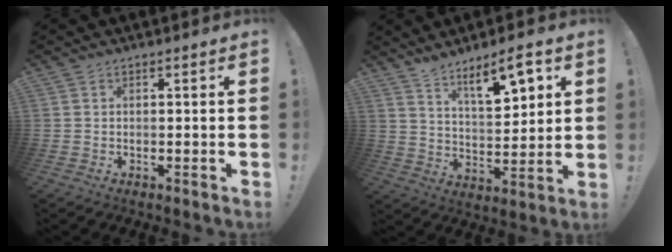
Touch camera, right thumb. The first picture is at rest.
{"total": 10.8, "force": [7.6, 3.0, 7.1], "torque": [-0.109, -0.046, 0.130]}